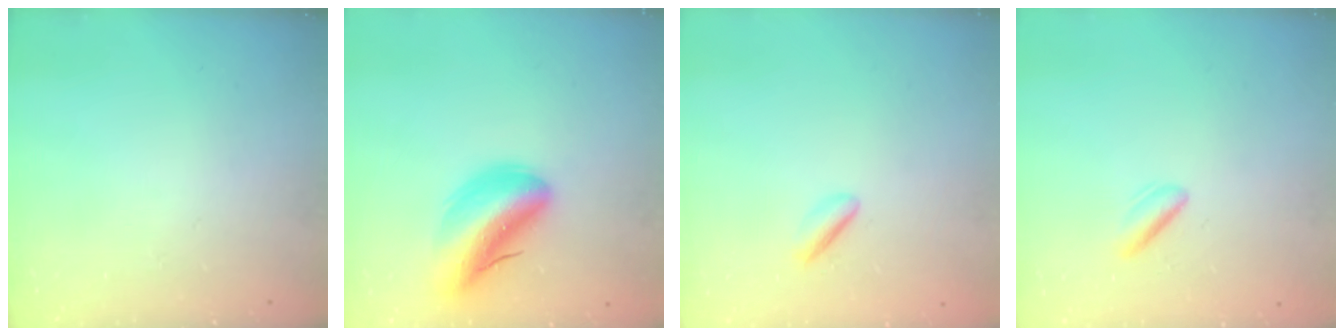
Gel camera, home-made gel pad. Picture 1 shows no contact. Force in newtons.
{"total": 14.0, "press": 13.3, "slide": 4.1}
{"total": 2.0, "press": 1.9, "slide": 0.6}
{"total": 2.1, "press": 1.9, "slide": 1.0}